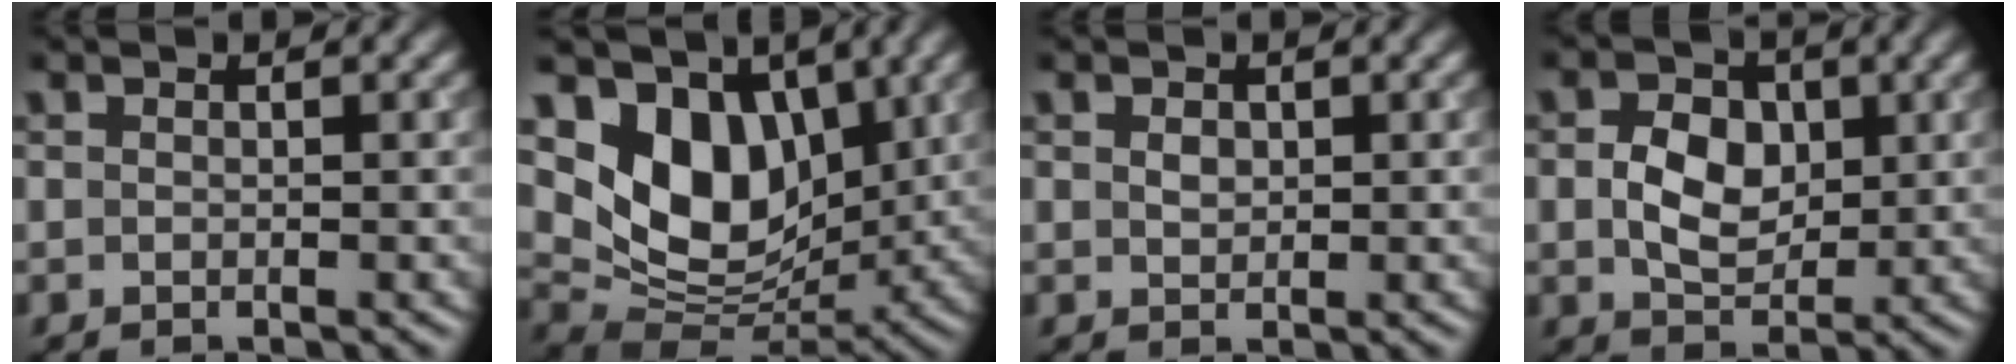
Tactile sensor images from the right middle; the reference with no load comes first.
{"total": 8.8, "force": [3.2, 6.0, 5.6], "torque": [-0.104, -0.020, 0.050]}
{"total": 0.9, "force": [0.3, 0.7, 0.5], "torque": [-0.012, -0.001, 0.007]}
{"total": 4.6, "force": [0.4, 3.3, 3.2], "torque": [-0.060, -0.002, 0.005]}